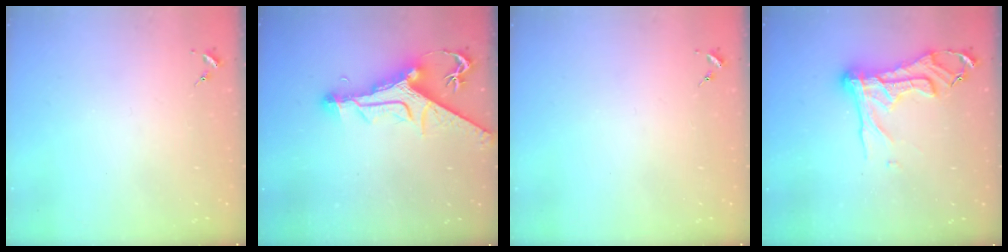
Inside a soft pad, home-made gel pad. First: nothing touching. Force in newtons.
{"total": 13.9, "press": 13.8, "slide": 1.9}
{"total": 0.0}
{"total": 16.8, "press": 16.7, "slide": 1.6}